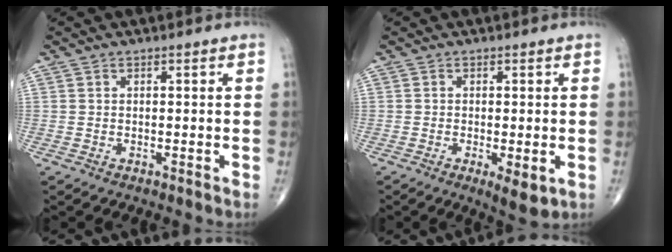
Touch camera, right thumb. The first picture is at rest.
{"total": 4.5, "force": [-1.3, 1.4, 4.1], "torque": [-0.066, -0.014, -0.019]}